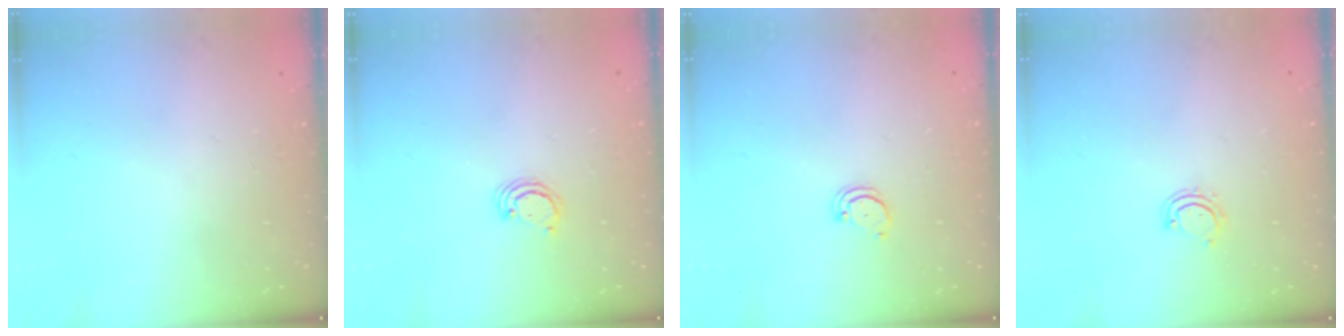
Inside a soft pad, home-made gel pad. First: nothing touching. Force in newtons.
{"total": 3.1, "press": 3.1, "slide": 0.2}
{"total": 2.5, "press": 2.5, "slide": 0.3}
{"total": 4.9, "press": 4.9, "slide": 0.3}